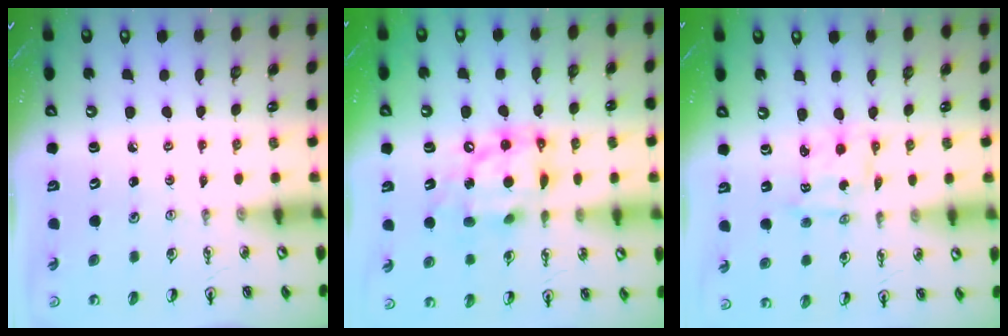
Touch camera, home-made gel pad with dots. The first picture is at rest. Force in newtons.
{"total": 13.8, "press": 13.8, "slide": 1.0}
{"total": 2.1, "press": 2.1, "slide": 0.1}